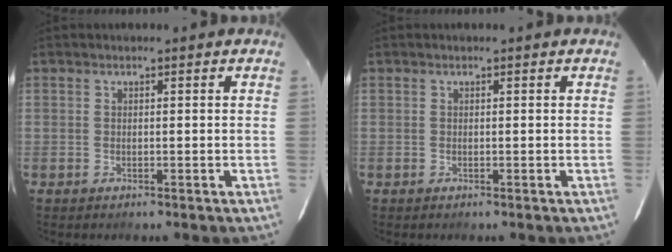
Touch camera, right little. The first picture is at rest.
{"total": 0.0}